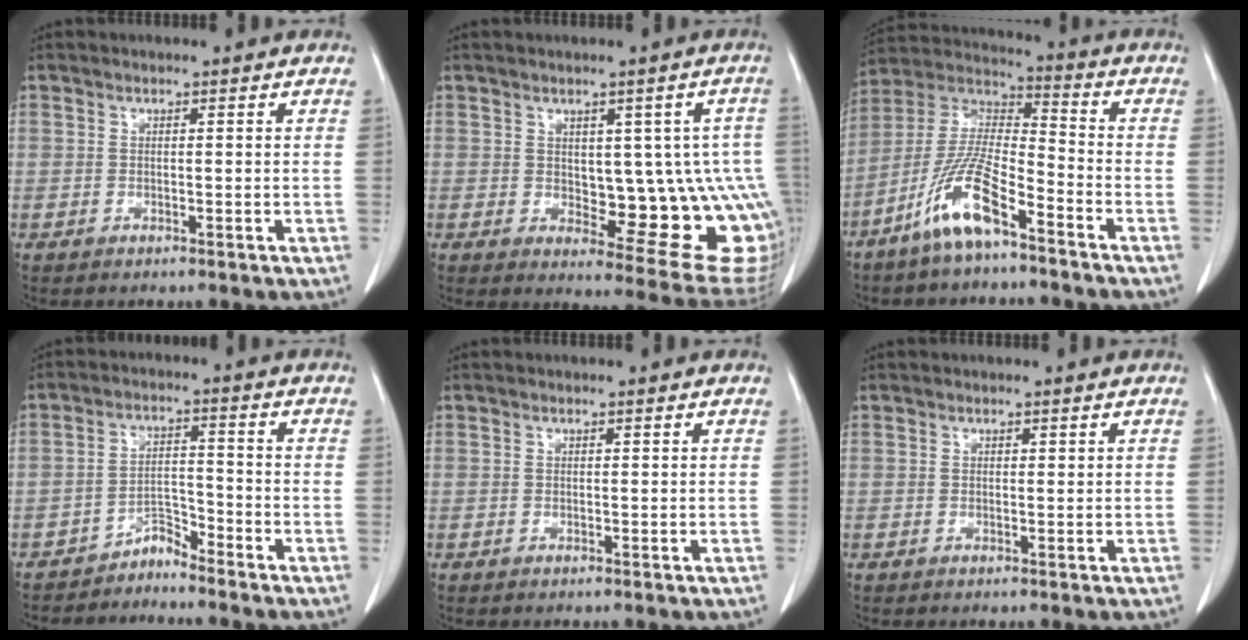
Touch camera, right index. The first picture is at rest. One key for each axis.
{"total": 14.0, "fx": -0.4, "fy": 5.5, "fz": 12.9, "tx": -0.116, "ty": 0.008, "tz": 0.011}
{"total": 12.0, "fx": -7.3, "fy": 2.0, "fz": 9.3, "tx": -0.200, "ty": -0.011, "tz": -0.147}
{"total": 3.1, "fx": -3.0, "fy": 0.6, "fz": -0.1, "tx": 0.012, "ty": 0.000, "tz": -0.052}
{"total": 0.0}
{"total": 0.0}